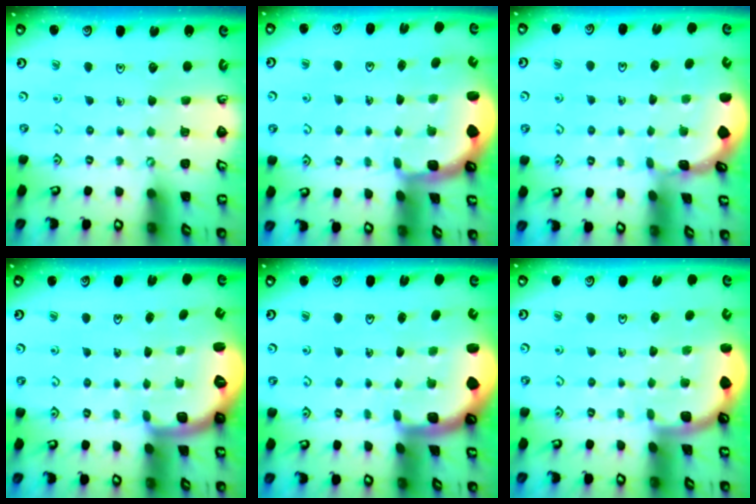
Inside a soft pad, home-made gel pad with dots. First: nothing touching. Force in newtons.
{"total": 2.0, "press": 1.8, "slide": 0.9}
{"total": 0.0}
{"total": 1.9, "press": 1.8, "slide": 0.5}
{"total": 1.6, "press": 1.6, "slide": 0.2}
{"total": 1.9, "press": 1.9, "slide": 0.0}